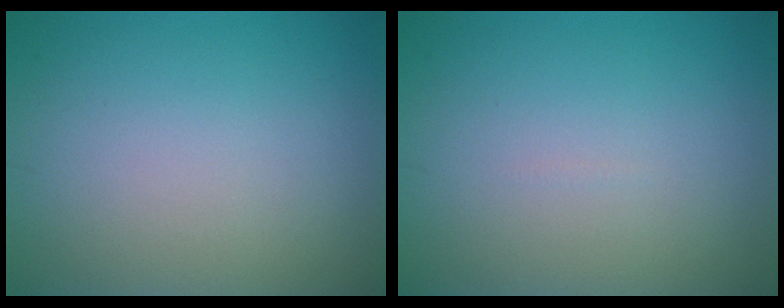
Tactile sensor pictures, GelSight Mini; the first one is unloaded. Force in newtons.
{"total": 0.0}